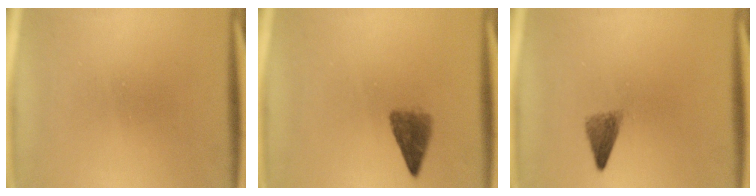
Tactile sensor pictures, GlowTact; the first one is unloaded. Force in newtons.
{"total": 2.7}
{"total": 2.5}